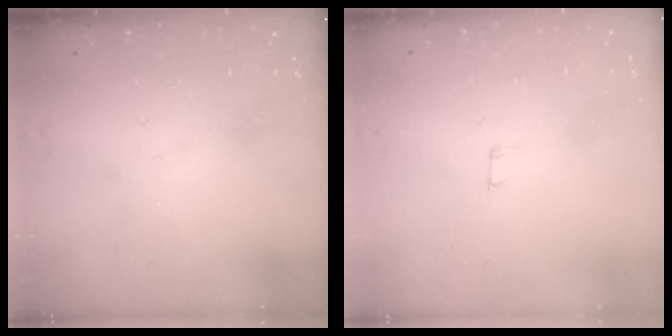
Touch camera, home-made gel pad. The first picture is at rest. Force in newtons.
{"total": 2.5, "press": 2.5, "slide": 0.2}